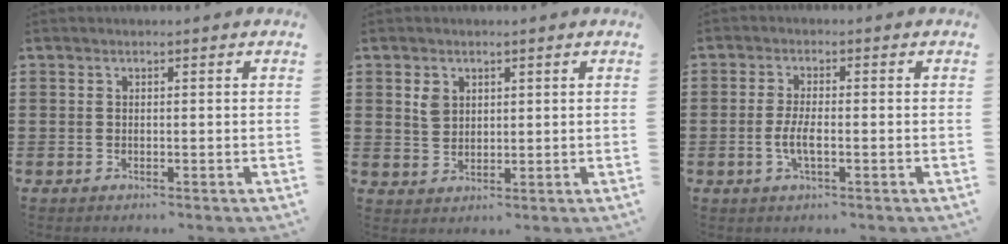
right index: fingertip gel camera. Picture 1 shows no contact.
{"total": 2.9, "force": [1.4, 2.1, 1.3], "torque": [-0.034, 0.007, 0.026]}
{"total": 3.5, "force": [-0.9, 0.9, 3.3], "torque": [-0.072, -0.004, -0.022]}